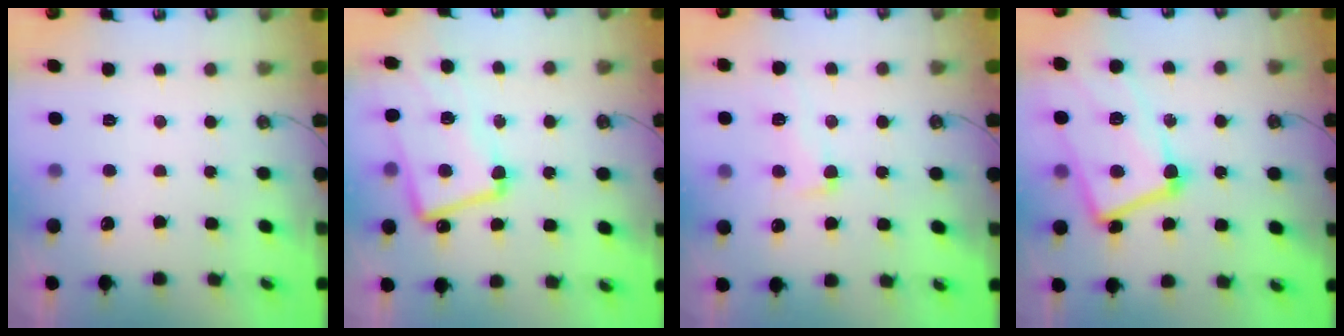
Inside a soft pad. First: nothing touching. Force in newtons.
{"total": 7.9, "press": 7.7, "slide": 1.6}
{"total": 2.3, "press": 1.9, "slide": 1.2}
{"total": 15.9, "press": 15.8, "slide": 2.1}